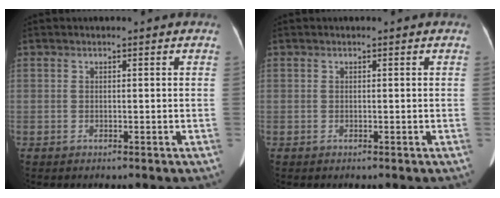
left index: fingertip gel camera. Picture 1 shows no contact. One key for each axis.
{"total": 0.0}